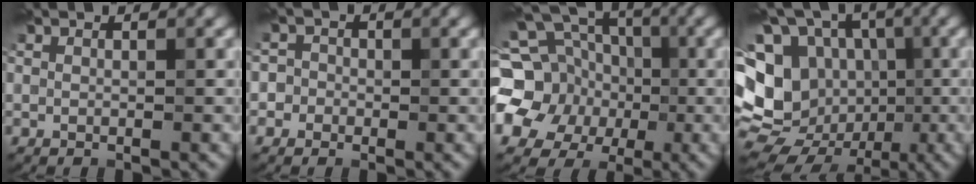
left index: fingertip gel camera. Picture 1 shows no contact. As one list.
[{"total": 1.8, "force": [-0.4, 1.8, 0.1], "torque": [0.023, 0.006, -0.017]}, {"total": 18.1, "force": [-1.5, 16.4, 7.4], "torque": [-0.175, -0.002, -0.056]}, {"total": 17.8, "force": [-3.3, 16.1, 6.9], "torque": [-0.160, 0.019, -0.068]}]